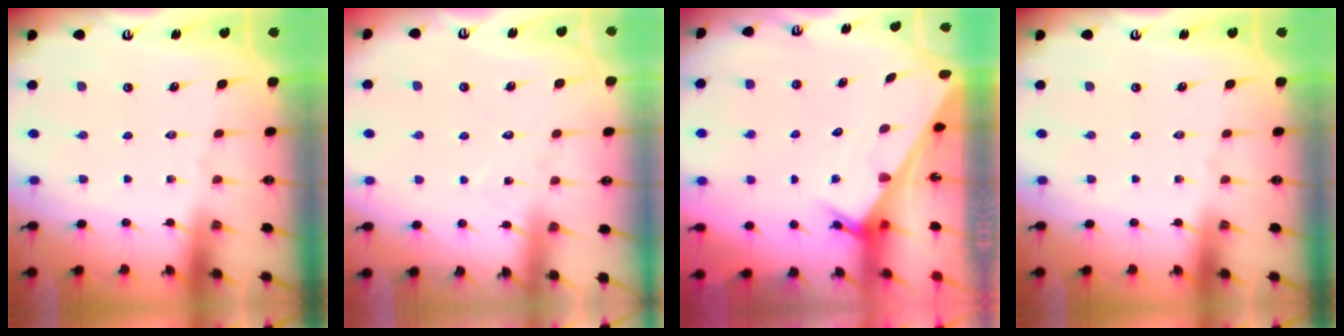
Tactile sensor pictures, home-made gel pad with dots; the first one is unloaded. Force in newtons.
{"total": 6.8, "press": 6.8, "slide": 0.6}
{"total": 3.0, "press": 3.0, "slide": 0.2}
{"total": 0.0}